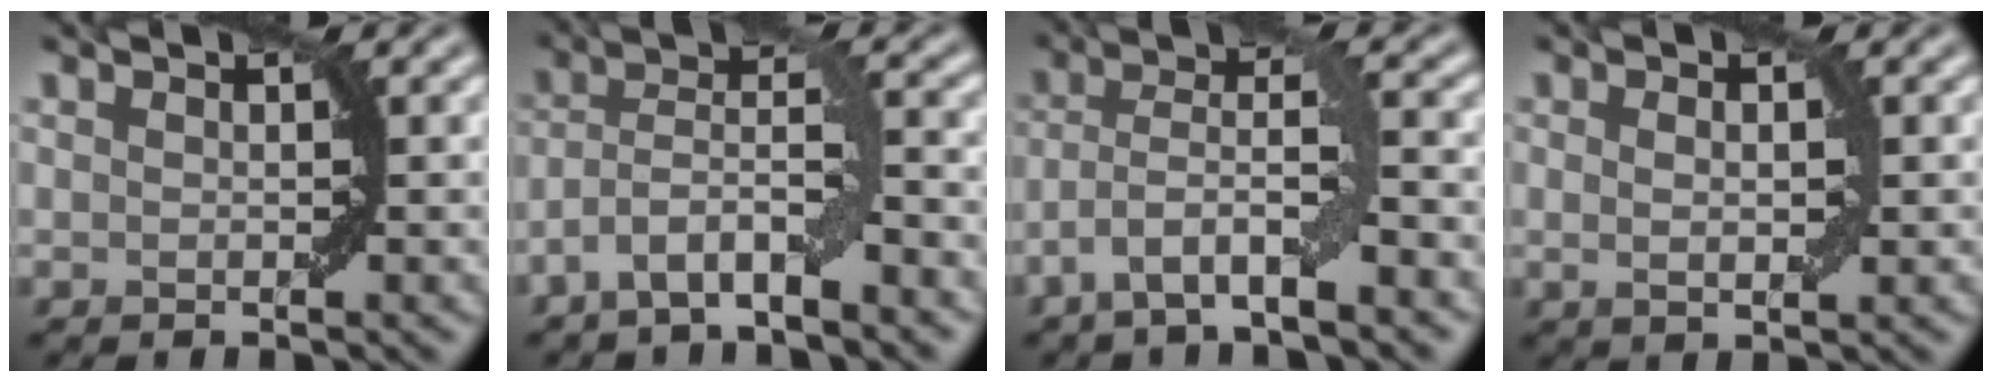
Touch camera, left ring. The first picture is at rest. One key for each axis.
{"total": 5.0, "fx": -2.9, "fy": 1.5, "fz": 3.9, "tx": -0.073, "ty": 0.008, "tz": -0.061}
{"total": 5.4, "fx": -2.7, "fy": 1.2, "fz": 4.5, "tx": -0.086, "ty": 0.006, "tz": -0.057}
{"total": 1.9, "fx": 0.3, "fy": 0.6, "fz": 1.8, "tx": -0.030, "ty": 0.001, "tz": 0.006}